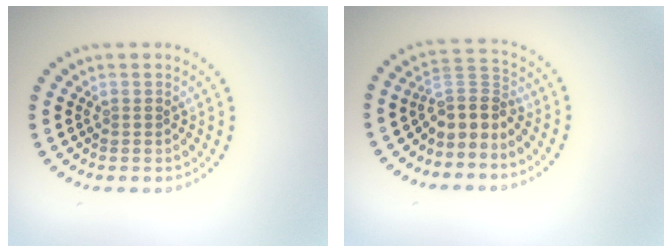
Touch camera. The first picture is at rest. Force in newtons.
{"total": 3.1, "press": 2.4, "slide": 2.0}